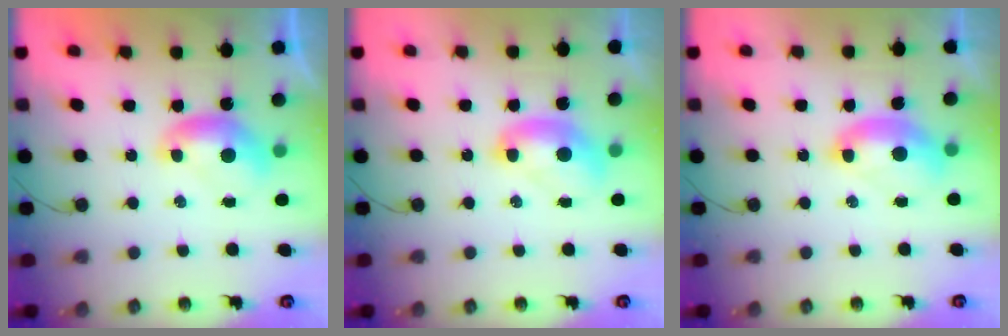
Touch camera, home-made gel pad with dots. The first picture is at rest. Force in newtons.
{"total": 2.0, "press": 2.0, "slide": 0.2}
{"total": 2.5, "press": 2.5, "slide": 0.6}